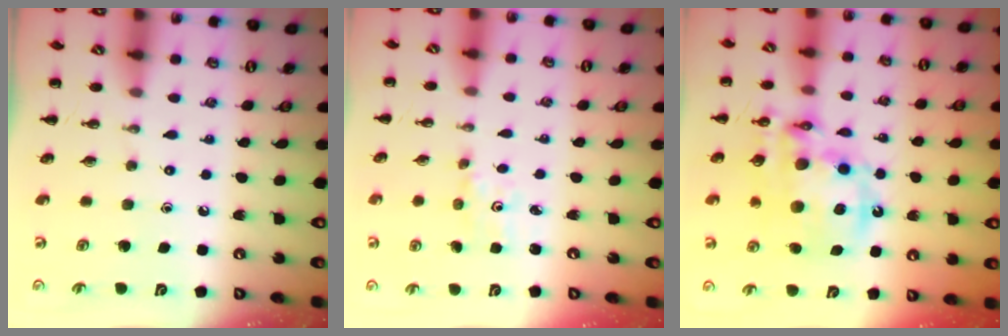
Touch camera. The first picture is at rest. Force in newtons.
{"total": 0.9, "press": 0.8, "slide": 0.4}
{"total": 16.9, "press": 16.4, "slide": 4.0}